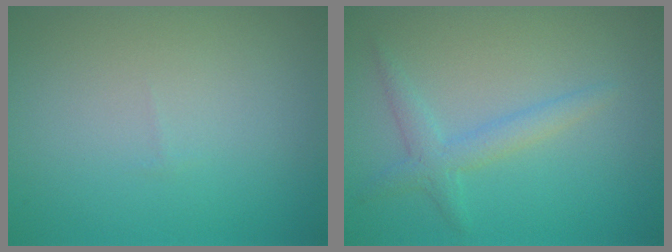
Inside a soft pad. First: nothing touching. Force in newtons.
{"total": 2.2, "press": 2.2, "slide": 0.1}